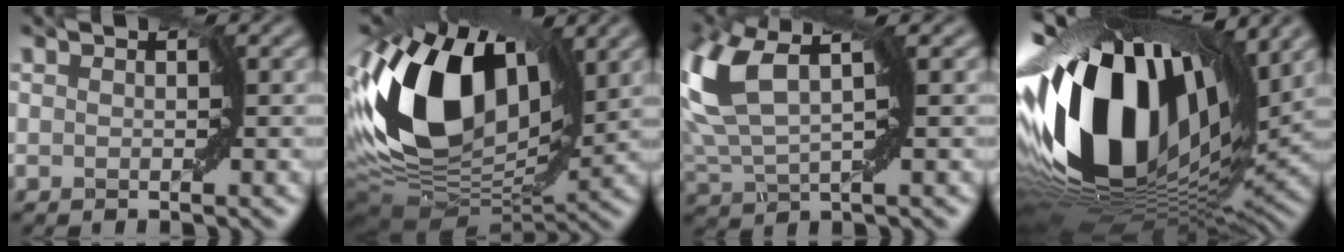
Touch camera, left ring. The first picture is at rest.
{"total": 13.8, "force": [3.0, 8.5, 10.4], "torque": [-0.224, 0.009, 0.059]}
{"total": 7.8, "force": [2.6, 3.3, 6.6], "torque": [-0.183, 0.013, 0.061]}
{"total": 16.6, "force": [2.2, 9.4, 13.5], "torque": [-0.273, -0.007, 0.037]}